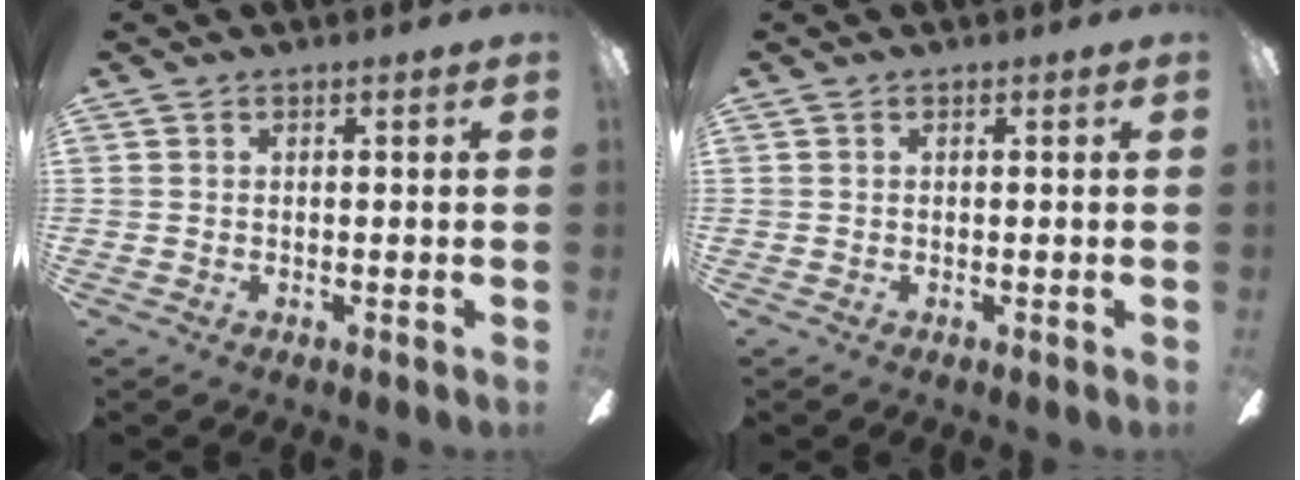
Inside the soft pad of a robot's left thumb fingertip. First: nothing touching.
{"total": 0.0}